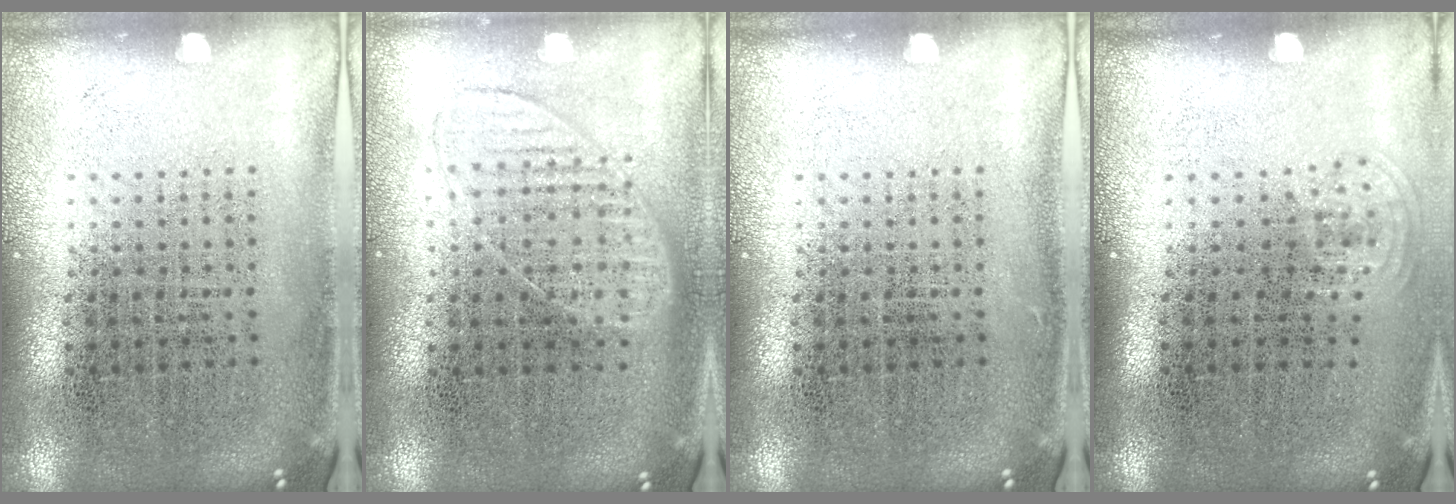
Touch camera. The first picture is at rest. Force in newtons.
{"total": 0.9, "press": 0.9, "slide": 0.4}
{"total": 0.0}
{"total": 0.8, "press": 0.5, "slide": 0.6}